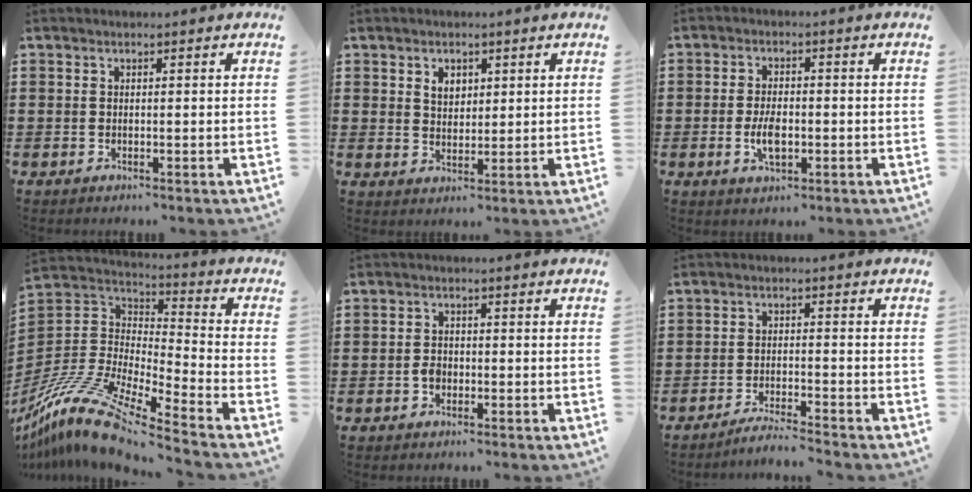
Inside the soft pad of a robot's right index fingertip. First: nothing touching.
{"total": 3.0, "force": [1.5, 2.1, 1.4], "torque": [-0.034, 0.010, 0.027]}
{"total": 4.5, "force": [-0.9, 2.1, 3.8], "torque": [-0.080, 0.000, -0.017]}
{"total": 13.4, "force": [-10.8, 2.0, 7.6], "torque": [-0.183, 0.001, -0.217]}
{"total": 2.4, "force": [-1.0, 1.8, 1.4], "torque": [-0.027, 0.002, -0.019]}
{"total": 3.2, "force": [-3.1, -0.4, 0.6], "torque": [-0.013, -0.003, -0.062]}